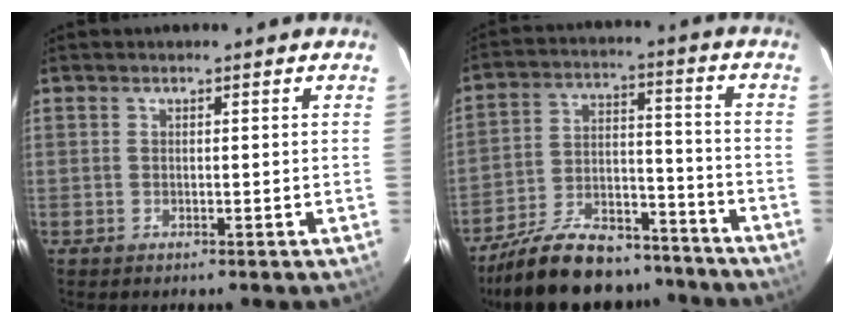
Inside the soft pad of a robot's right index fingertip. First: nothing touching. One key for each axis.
{"total": 22.8, "fx": -18.7, "fy": 8.6, "fz": 10.0, "tx": -0.193, "ty": 0.013, "tz": -0.270}